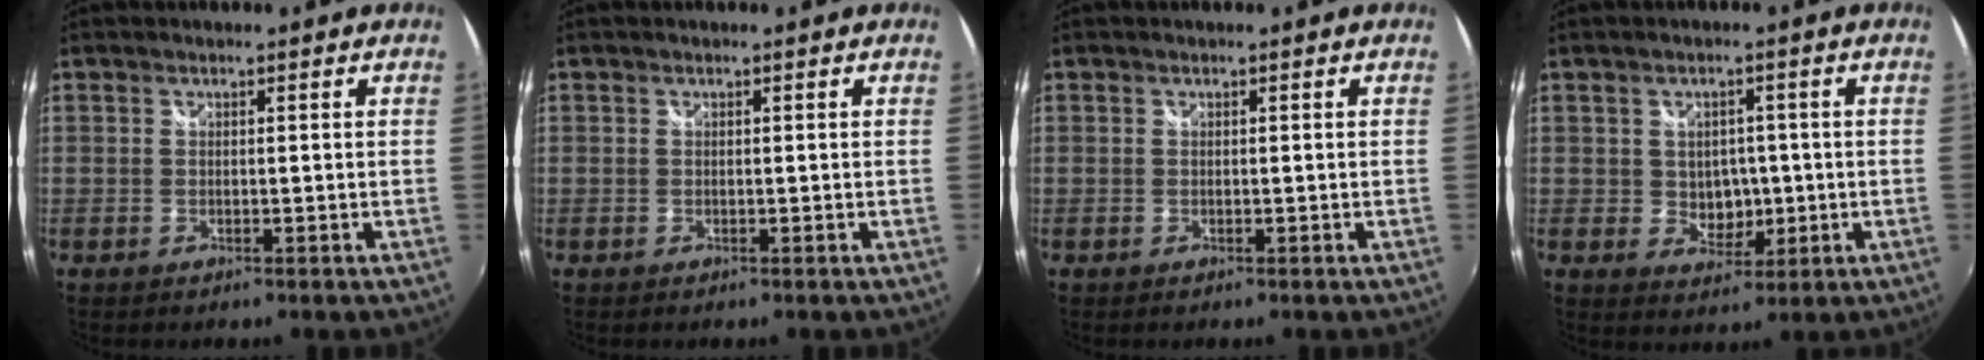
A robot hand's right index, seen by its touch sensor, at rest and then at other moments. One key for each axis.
{"total": 0.0}
{"total": 0.0}
{"total": 4.9, "fx": -0.2, "fy": 4.2, "fz": 2.5, "tx": -0.041, "ty": 0.004, "tz": 0.005}